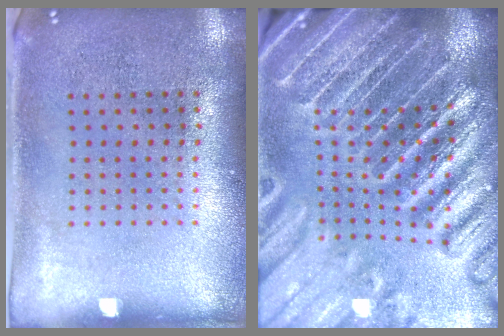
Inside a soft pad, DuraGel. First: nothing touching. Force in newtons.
{"total": 5.2, "press": 4.5, "slide": 2.5}